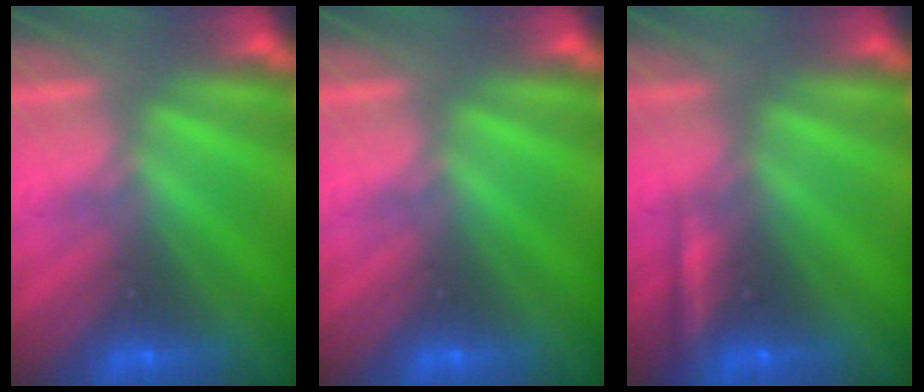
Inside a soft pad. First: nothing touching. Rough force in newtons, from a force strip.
{"total": 0.0}
{"total": 2.3}